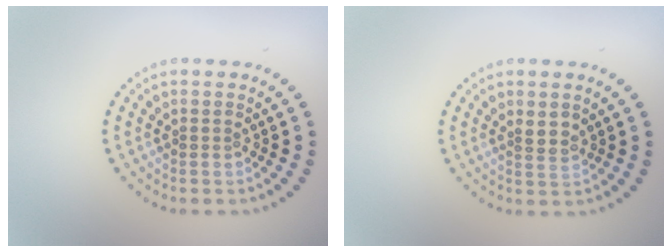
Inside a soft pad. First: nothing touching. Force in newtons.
{"total": 1.5, "press": 1.2, "slide": 0.9}